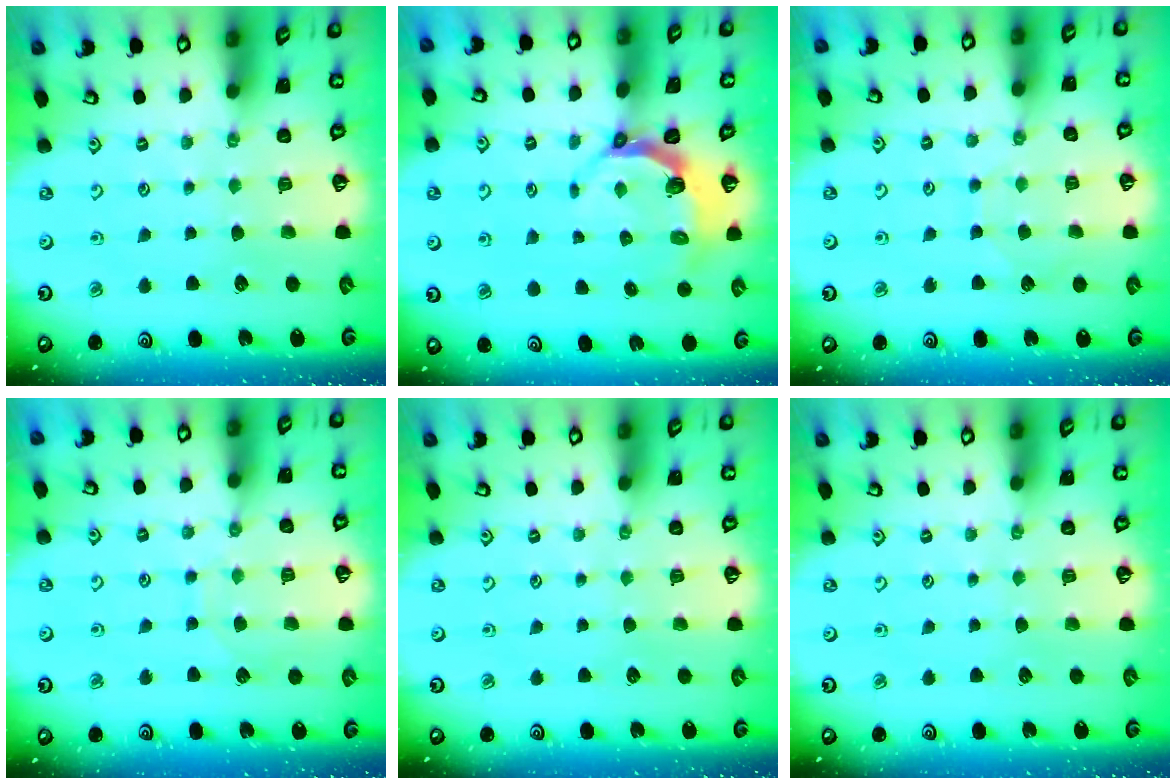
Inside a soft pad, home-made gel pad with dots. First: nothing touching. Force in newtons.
{"total": 4.5, "press": 3.2, "slide": 3.2}
{"total": 4.8, "press": 4.8, "slide": 0.6}
{"total": 6.4, "press": 6.4, "slide": 0.1}
{"total": 0.0}
{"total": 0.0}